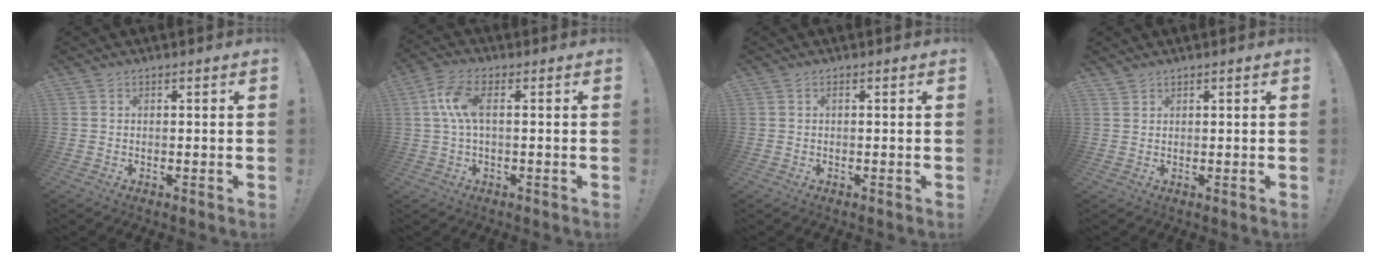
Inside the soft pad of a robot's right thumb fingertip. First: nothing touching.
{"total": 8.3, "force": [1.0, 3.3, 7.6], "torque": [-0.155, 0.000, 0.020]}
{"total": 0.5, "force": [-0.4, -0.1, 0.3], "torque": [-0.010, 0.000, -0.006]}
{"total": 1.0, "force": [1.0, 0.3, 0.2], "torque": [-0.006, -0.004, 0.019]}